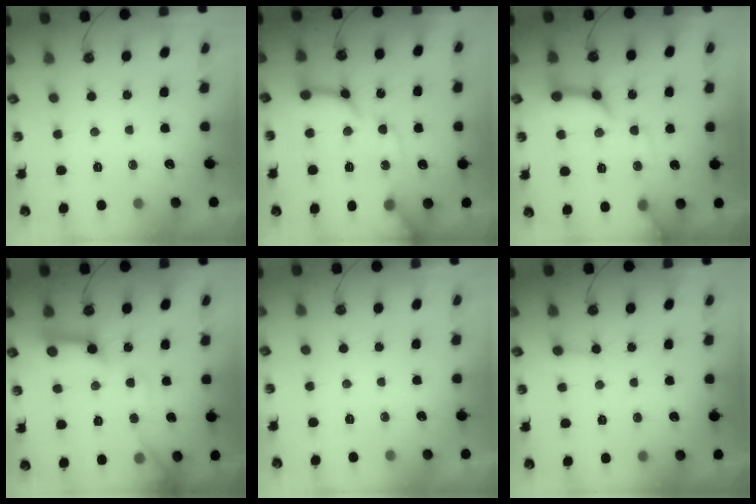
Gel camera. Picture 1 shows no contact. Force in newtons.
{"total": 15.7, "press": 15.5, "slide": 2.2}
{"total": 14.2, "press": 14.1, "slide": 1.7}
{"total": 15.4, "press": 15.3, "slide": 1.8}
{"total": 0.0}
{"total": 2.4, "press": 2.4, "slide": 0.3}